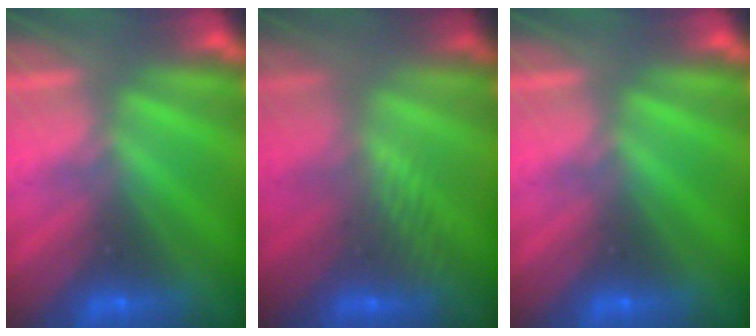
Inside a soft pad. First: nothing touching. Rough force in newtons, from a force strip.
{"total": 2.4}
{"total": 0.0}